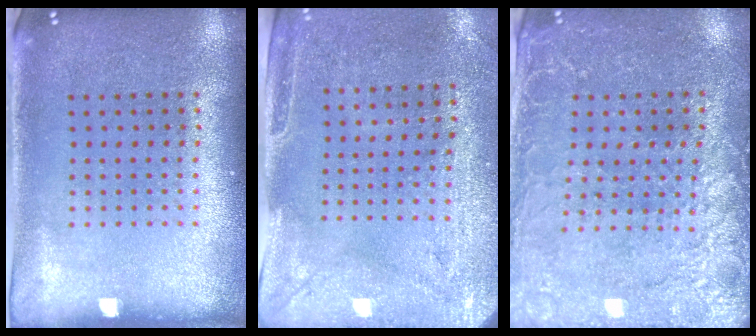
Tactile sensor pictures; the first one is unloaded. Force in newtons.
{"total": 3.0, "press": 2.3, "slide": 1.8}
{"total": 2.9, "press": 2.8, "slide": 0.7}